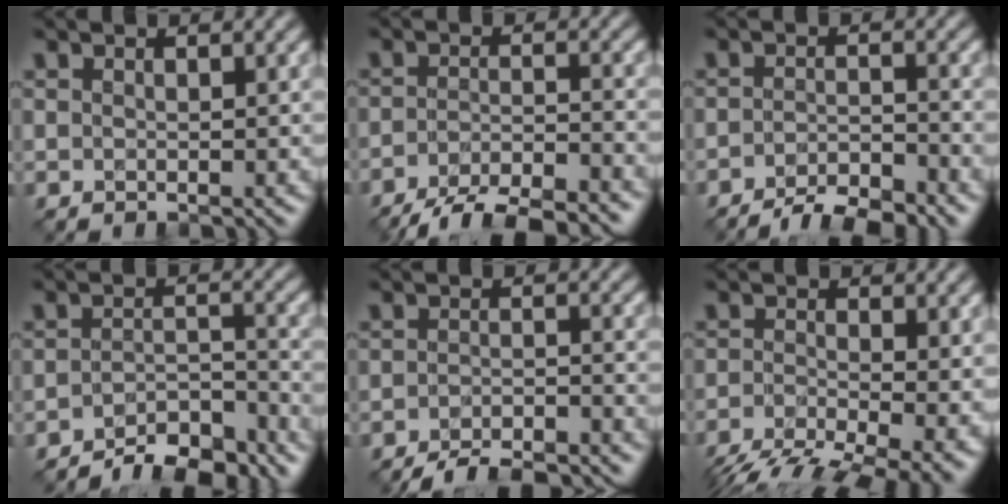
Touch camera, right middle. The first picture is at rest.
{"total": 6.6, "force": [-5.5, 1.3, 3.4], "torque": [-0.054, -0.003, -0.091]}
{"total": 4.8, "force": [-3.8, 1.1, 2.7], "torque": [-0.040, -0.001, -0.067]}
{"total": 6.5, "force": [-5.6, 1.6, 2.7], "torque": [-0.039, -0.001, -0.085]}
{"total": 6.3, "force": [-5.5, 1.3, 2.7], "torque": [-0.040, -0.005, -0.087]}
{"total": 8.3, "force": [-5.4, 2.4, 5.8], "torque": [-0.109, -0.026, -0.095]}